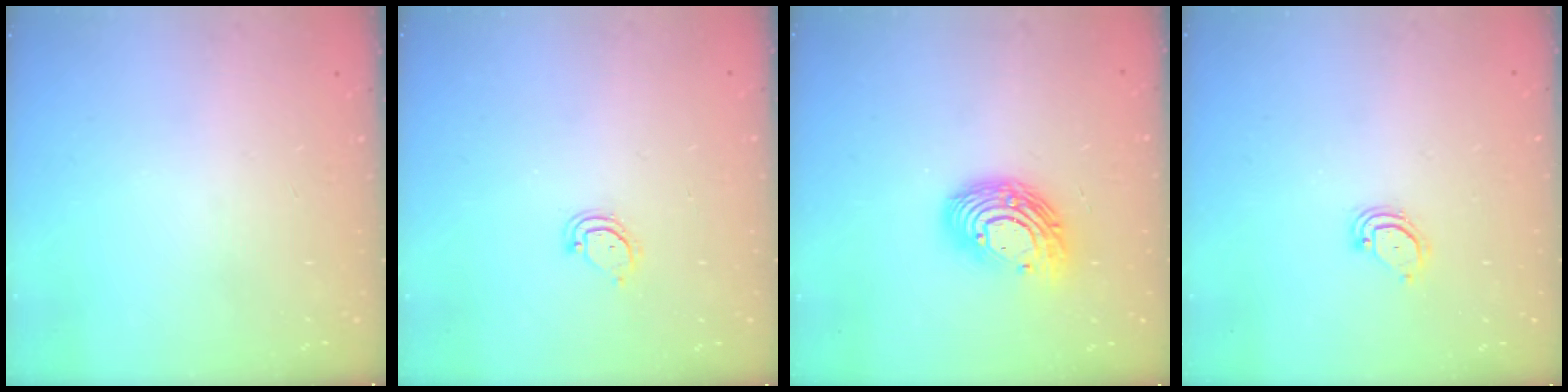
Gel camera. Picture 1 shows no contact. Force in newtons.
{"total": 4.0, "press": 4.0, "slide": 0.4}
{"total": 12.9, "press": 12.9, "slide": 0.4}
{"total": 3.4, "press": 3.4, "slide": 0.2}